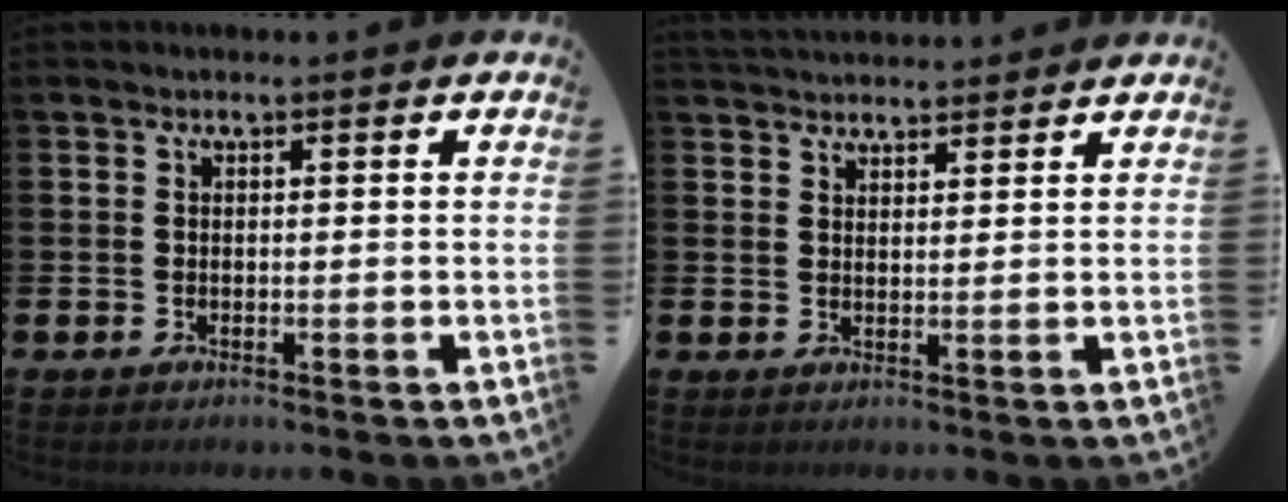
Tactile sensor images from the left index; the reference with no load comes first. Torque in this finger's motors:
{"motor_torque": [0.16, -0.96, 0.25, 0.06]}